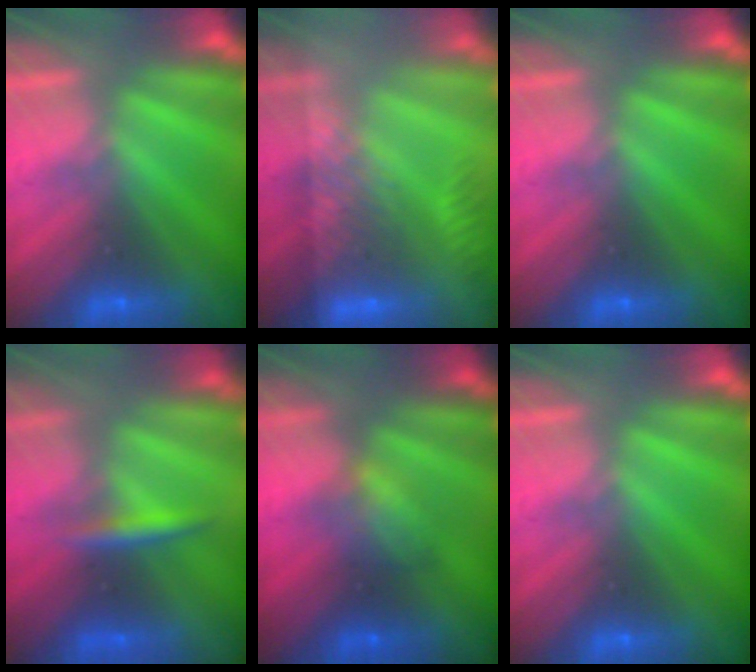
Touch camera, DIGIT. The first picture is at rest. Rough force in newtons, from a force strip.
{"total": 6.4}
{"total": 0.0}
{"total": 2.5}
{"total": 2.3}
{"total": 0.0}